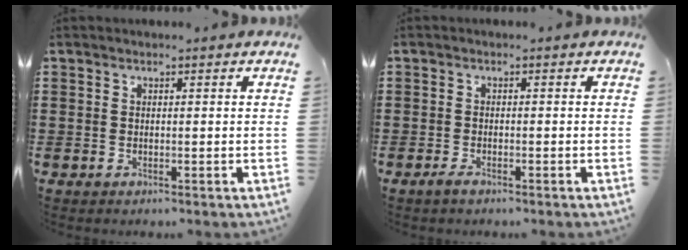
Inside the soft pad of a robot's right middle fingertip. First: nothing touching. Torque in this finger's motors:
{"motor_torque": [2.14, 0.00, 0.14, 0.04]}